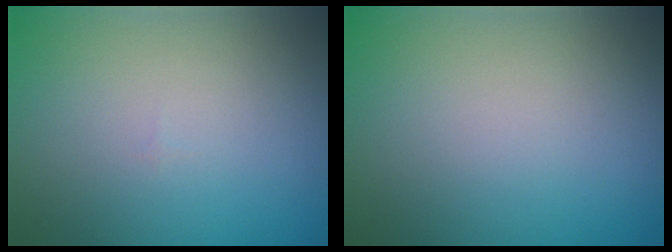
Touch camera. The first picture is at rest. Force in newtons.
{"total": 0.0}